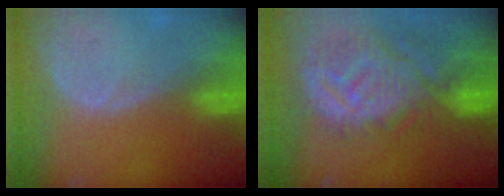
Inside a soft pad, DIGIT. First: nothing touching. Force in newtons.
{"total": 12.4, "press": 11.0, "slide": 5.7}